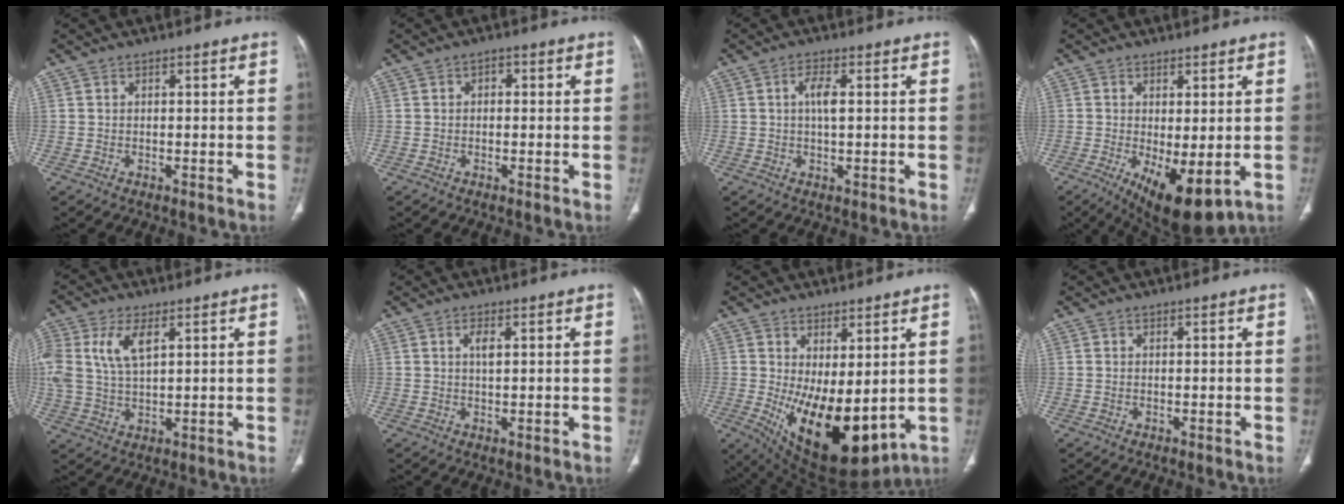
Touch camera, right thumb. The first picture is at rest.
{"total": 1.4, "force": [0.1, 1.1, 0.9], "torque": [-0.006, 0.005, -0.005]}
{"total": 3.9, "force": [0.5, 1.2, 3.7], "torque": [-0.074, -0.002, 0.008]}
{"total": 10.3, "force": [-2.7, 4.0, 9.2], "torque": [-0.139, -0.022, -0.024]}
{"total": 9.8, "force": [3.5, 5.0, 7.7], "torque": [-0.178, 0.003, 0.074]}
{"total": 2.3, "force": [0.7, 0.7, 2.1], "torque": [-0.040, -0.005, 0.013]}
{"total": 17.0, "force": [-1.4, 7.8, 15.0], "torque": [-0.234, -0.030, 0.011]}
{"total": 0.0}